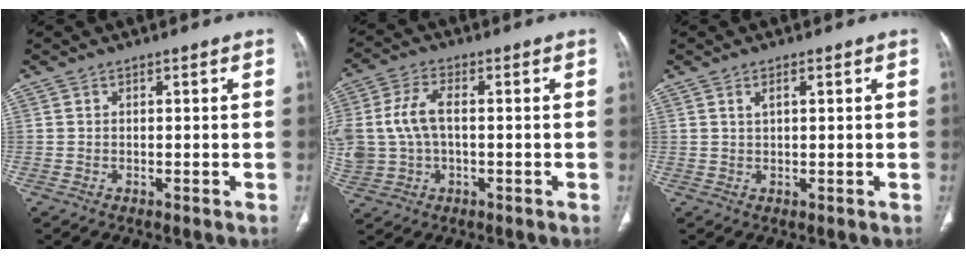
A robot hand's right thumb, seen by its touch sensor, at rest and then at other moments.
{"total": 10.6, "force": [0.3, 6.7, 8.2], "torque": [-0.188, 0.020, 0.011]}
{"total": 1.8, "force": [0.8, 0.7, 1.4], "torque": [-0.030, 0.004, 0.016]}